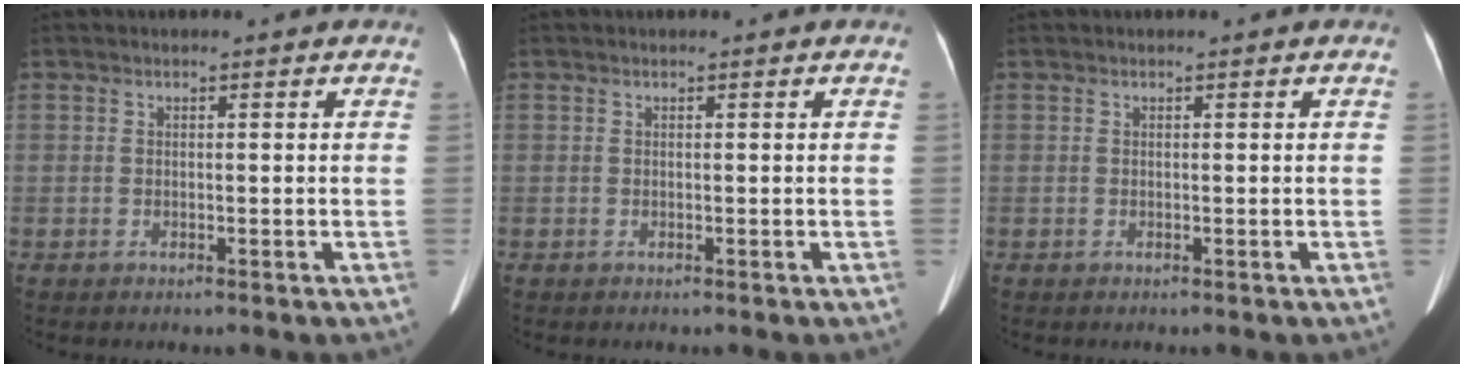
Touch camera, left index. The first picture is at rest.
{"total": 0.0}
{"total": 0.0}